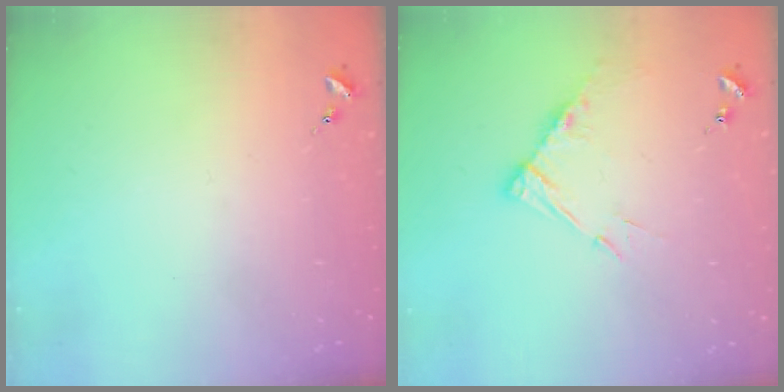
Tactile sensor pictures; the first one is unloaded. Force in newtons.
{"total": 9.1, "press": 9.1, "slide": 0.7}